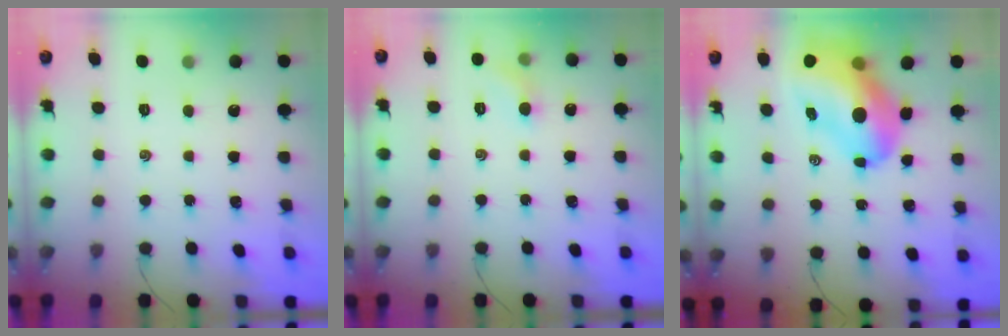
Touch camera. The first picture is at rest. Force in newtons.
{"total": 6.0, "press": 5.7, "slide": 1.8}
{"total": 16.8, "press": 16.0, "slide": 5.0}